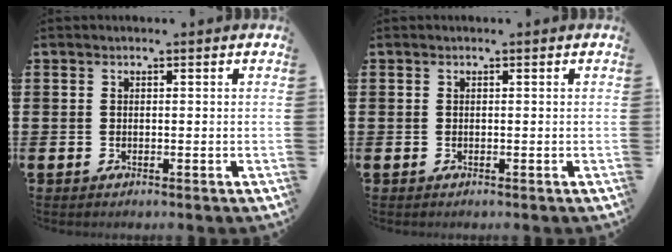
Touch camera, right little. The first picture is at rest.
{"total": 0.0}